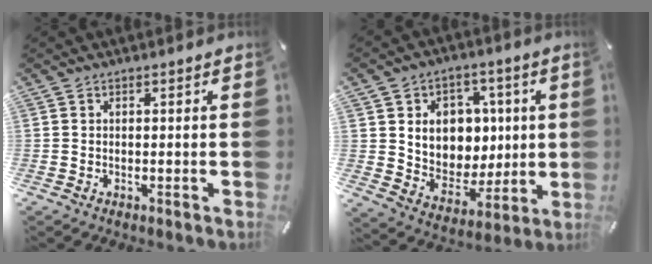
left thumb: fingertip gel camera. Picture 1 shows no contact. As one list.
[{"total": 11.0, "force": [2.8, 10.2, 3.2], "torque": [-0.048, -0.031, 0.062]}]